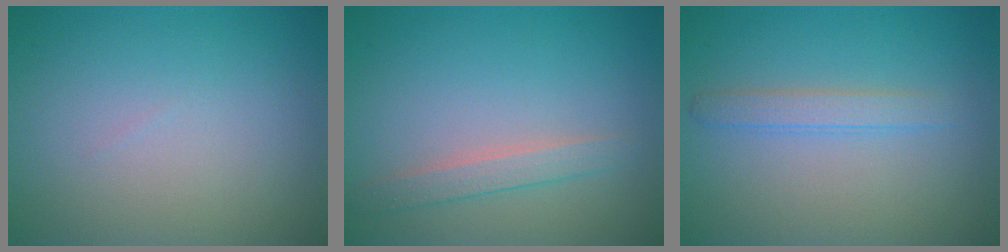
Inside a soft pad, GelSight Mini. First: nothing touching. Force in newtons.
{"total": 1.8, "press": 1.8, "slide": 0.1}
{"total": 1.8, "press": 1.8, "slide": 0.0}